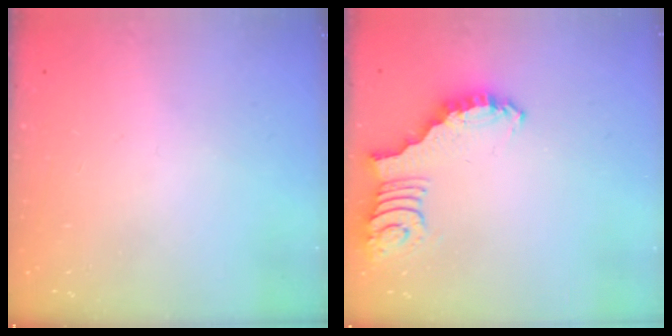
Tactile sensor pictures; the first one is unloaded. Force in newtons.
{"total": 2.6, "press": 2.6, "slide": 0.5}